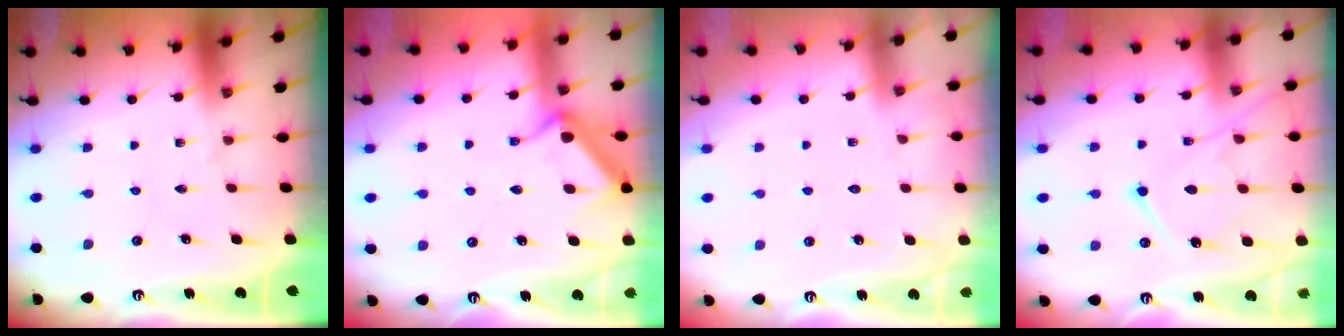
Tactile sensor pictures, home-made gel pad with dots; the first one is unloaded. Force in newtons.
{"total": 10.3, "press": 10.3, "slide": 0.4}
{"total": 3.7, "press": 3.6, "slide": 0.4}
{"total": 12.5, "press": 12.5, "slide": 1.2}